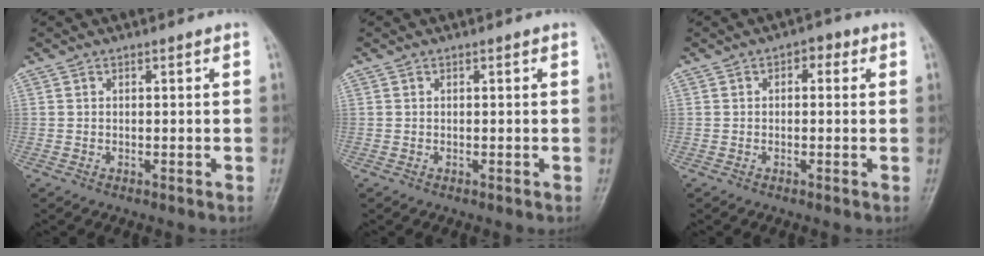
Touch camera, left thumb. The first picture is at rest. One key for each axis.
{"total": 0.0}
{"total": 2.8, "fx": 0.8, "fy": 1.7, "fz": 2.1, "tx": -0.011, "ty": 0.008, "tz": 0.002}